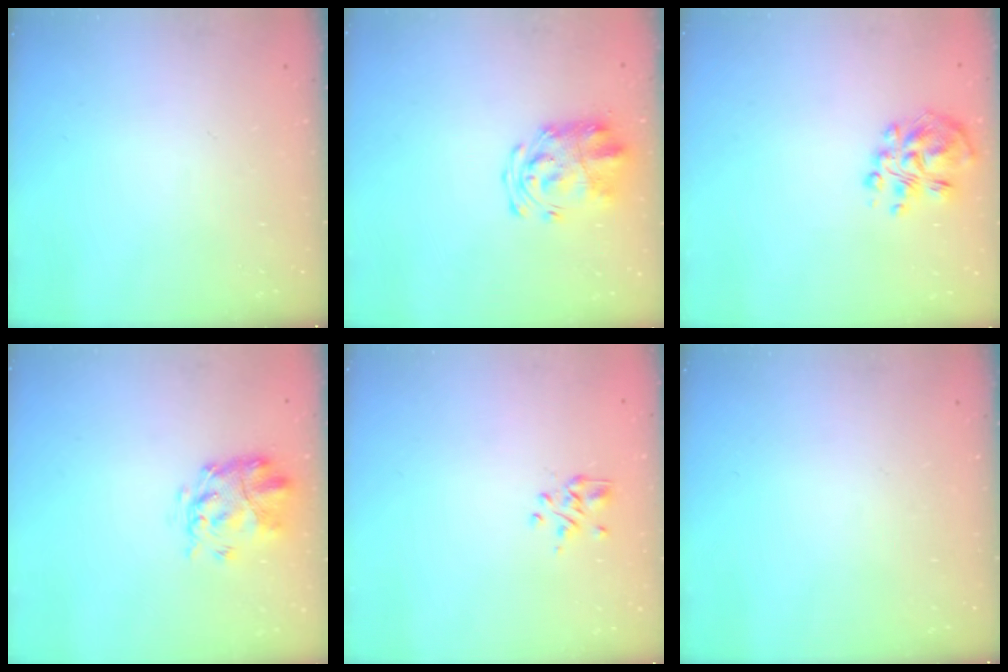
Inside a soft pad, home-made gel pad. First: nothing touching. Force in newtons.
{"total": 5.7, "press": 5.6, "slide": 1.3}
{"total": 7.9, "press": 7.8, "slide": 1.6}
{"total": 3.8, "press": 3.5, "slide": 1.7}
{"total": 1.9, "press": 1.7, "slide": 0.9}
{"total": 0.0}